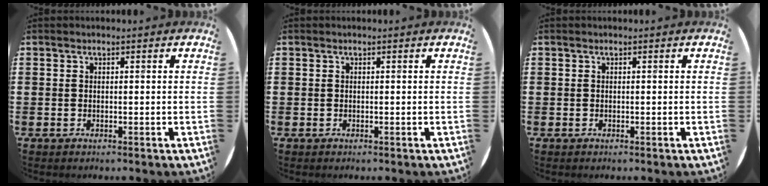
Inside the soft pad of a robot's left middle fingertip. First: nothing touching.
{"total": 0.0}
{"total": 0.0}